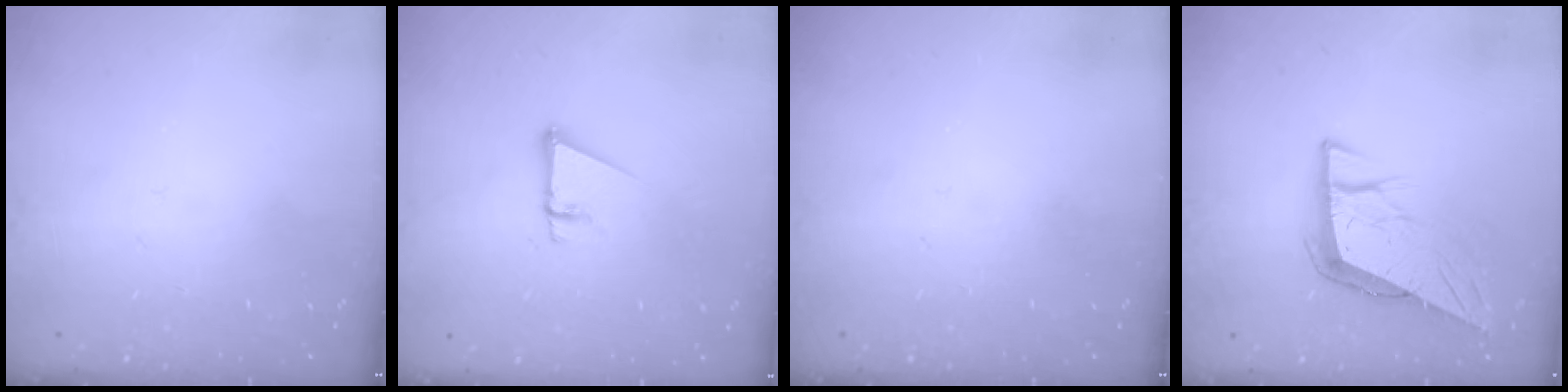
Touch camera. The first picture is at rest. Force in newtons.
{"total": 2.7, "press": 2.7, "slide": 0.2}
{"total": 0.0}
{"total": 11.0, "press": 10.5, "slide": 3.0}